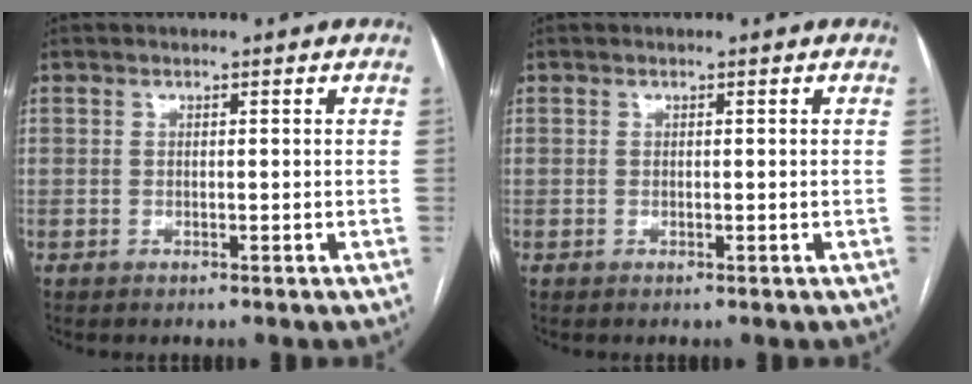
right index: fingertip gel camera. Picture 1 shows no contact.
{"total": 0.0}